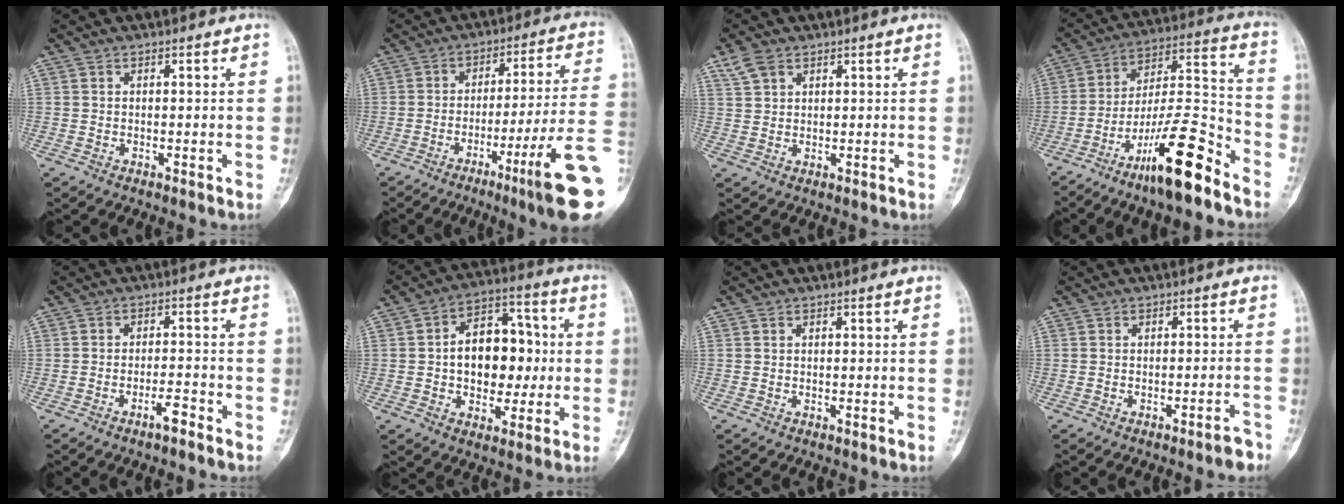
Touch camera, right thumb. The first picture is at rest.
{"total": 17.5, "force": [-7.3, 0.0, 15.9], "torque": [-0.201, 0.024, -0.110]}
{"total": 3.9, "force": [2.4, 2.3, 1.9], "torque": [-0.036, 0.001, 0.055]}
{"total": 17.7, "force": [-11.6, 3.7, 12.9], "torque": [-0.222, 0.090, -0.197]}
{"total": 3.4, "force": [-2.5, 0.7, 2.3], "torque": [-0.040, 0.017, -0.043]}
{"total": 15.1, "force": [0.1, 10.2, 11.1], "torque": [-0.119, 0.033, 0.003]}
{"total": 0.0}
{"total": 2.6, "force": [-2.0, 0.4, 1.5], "torque": [-0.021, 0.018, -0.025]}